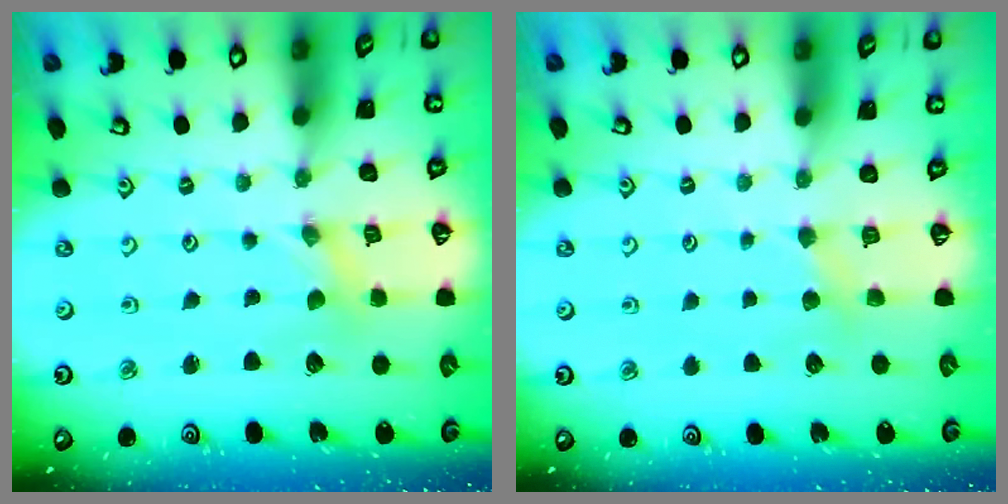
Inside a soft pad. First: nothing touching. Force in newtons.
{"total": 3.2, "press": 3.2, "slide": 0.6}